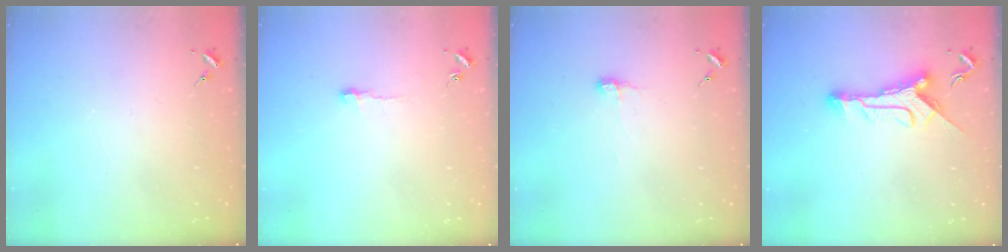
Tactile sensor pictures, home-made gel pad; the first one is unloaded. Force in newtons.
{"total": 4.0, "press": 4.0, "slide": 0.4}
{"total": 5.8, "press": 5.8, "slide": 0.6}
{"total": 10.2, "press": 10.2, "slide": 0.7}